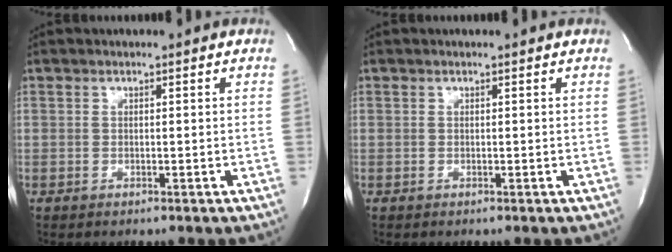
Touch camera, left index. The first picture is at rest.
{"total": 0.0}